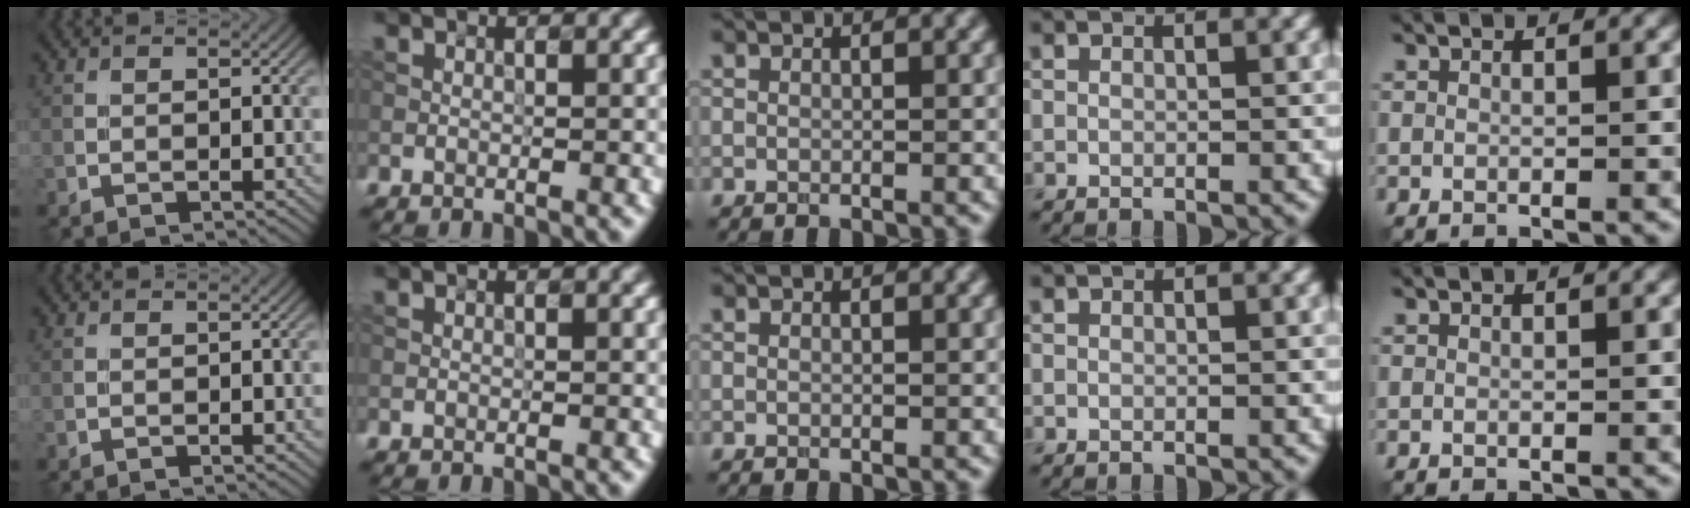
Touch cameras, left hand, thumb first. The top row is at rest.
{}